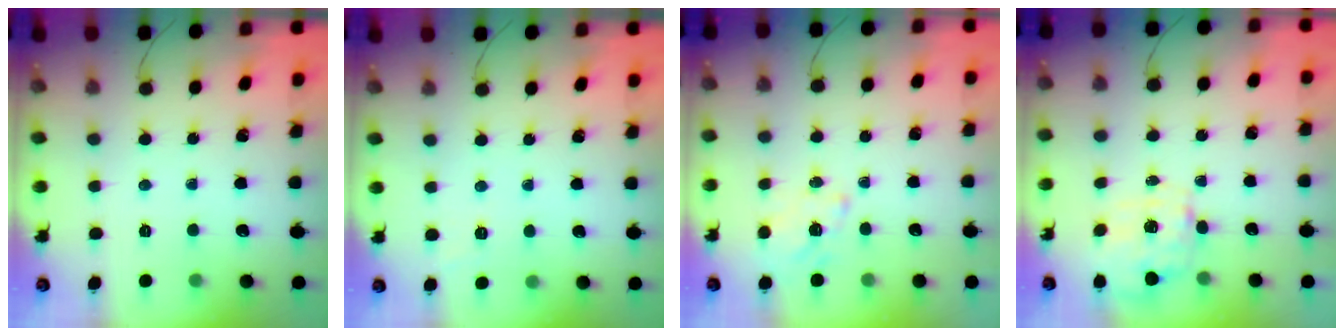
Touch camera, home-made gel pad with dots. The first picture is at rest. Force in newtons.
{"total": 1.6, "press": 0.2, "slide": 1.6}
{"total": 1.2, "press": 0.2, "slide": 1.2}
{"total": 2.9, "press": 2.7, "slide": 0.9}